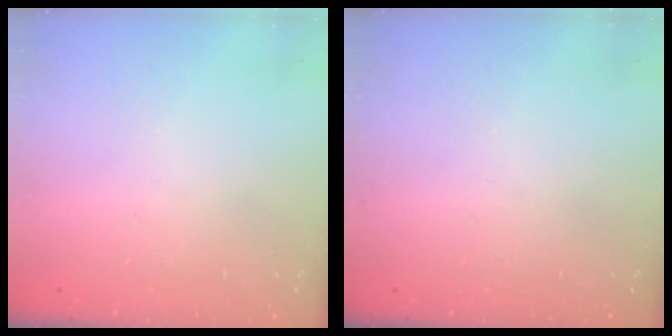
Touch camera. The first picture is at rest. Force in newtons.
{"total": 0.0}